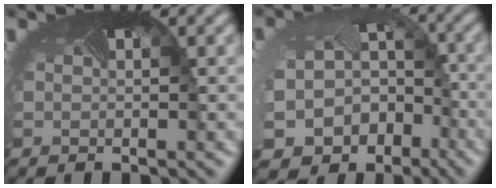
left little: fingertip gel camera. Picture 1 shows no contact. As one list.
[{"total": 13.6, "force": [-7.3, 10.6, 4.5], "torque": [-0.097, -0.073, -0.093]}]